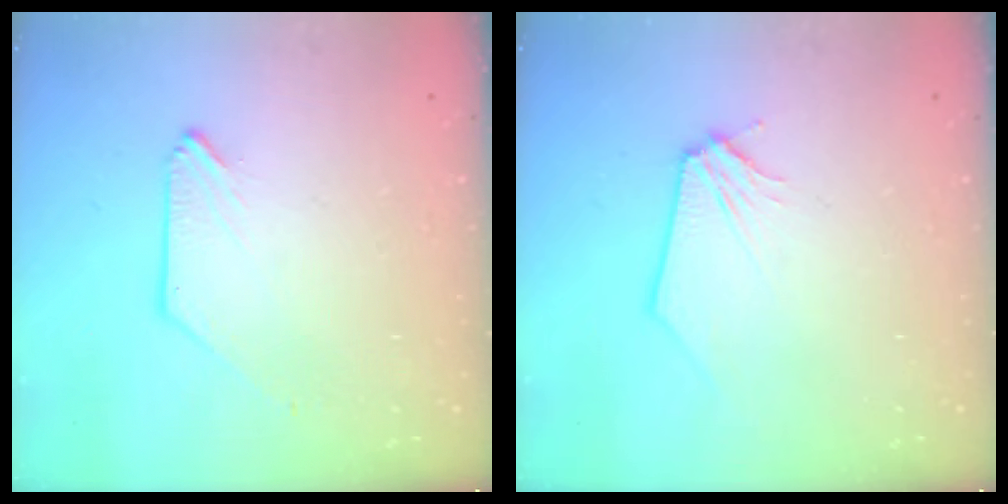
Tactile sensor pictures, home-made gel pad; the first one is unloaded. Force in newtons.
{"total": 0.0}